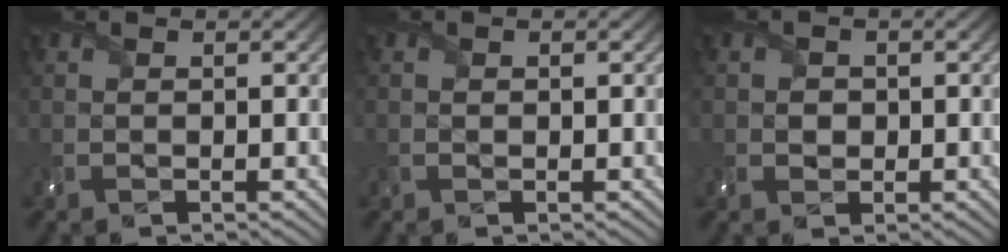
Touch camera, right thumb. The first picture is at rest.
{"total": 0.0}
{"total": 1.4, "force": [-0.1, 1.3, 0.5], "torque": [-0.012, -0.004, -0.004]}